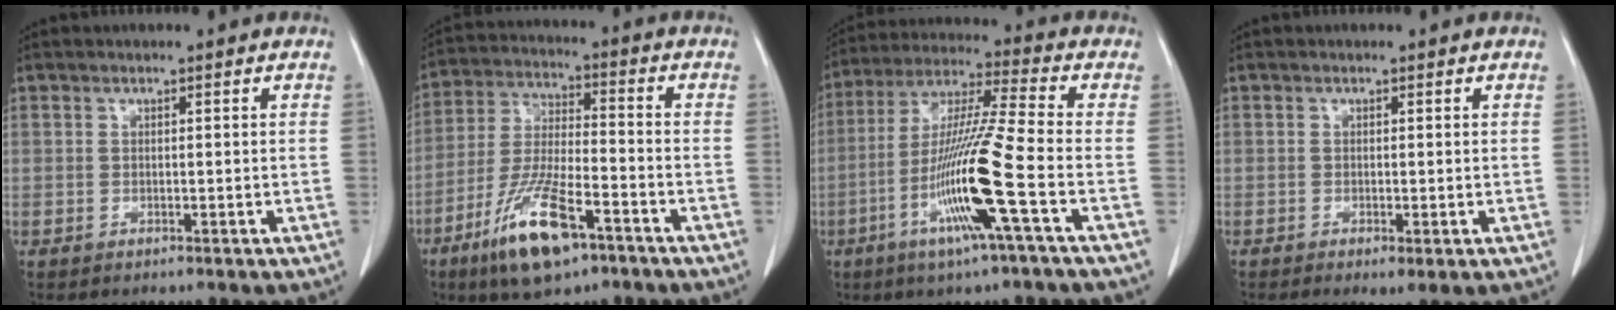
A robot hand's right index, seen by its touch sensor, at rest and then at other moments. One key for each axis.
{"total": 13.6, "fx": -7.8, "fy": 3.3, "fz": 10.7, "tx": -0.217, "ty": -0.021, "tz": -0.138}
{"total": 14.7, "fx": -5.0, "fy": -1.3, "fz": 13.8, "tx": -0.275, "ty": -0.013, "tz": -0.100}
{"total": 2.2, "fx": -0.9, "fy": 0.5, "fz": 1.9, "tx": -0.027, "ty": -0.007, "tz": -0.010}